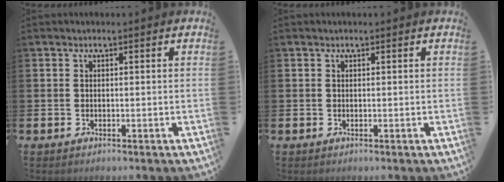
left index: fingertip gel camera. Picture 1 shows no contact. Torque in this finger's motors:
{"motor_torque": [-0.54, 0.47, -0.70, -0.04]}